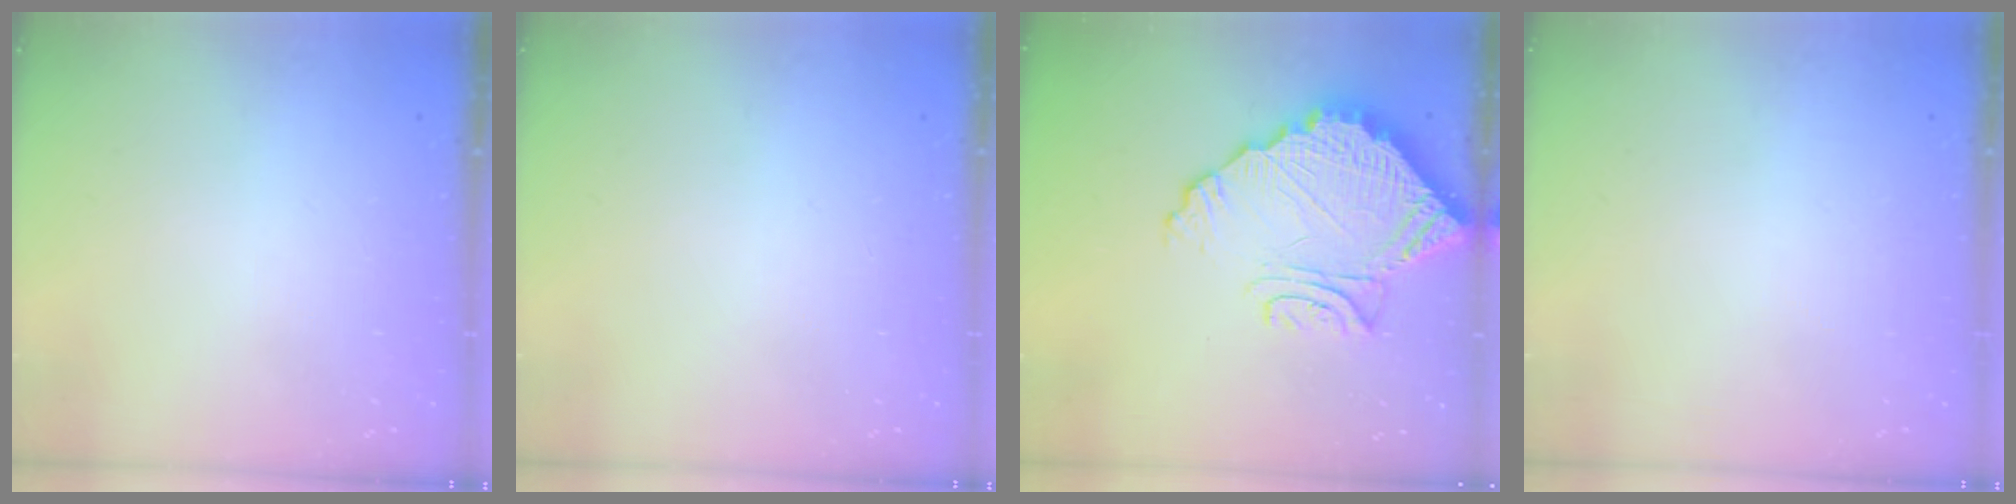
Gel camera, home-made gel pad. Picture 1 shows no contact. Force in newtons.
{"total": 0.0}
{"total": 16.9, "press": 16.8, "slide": 1.4}
{"total": 0.0}